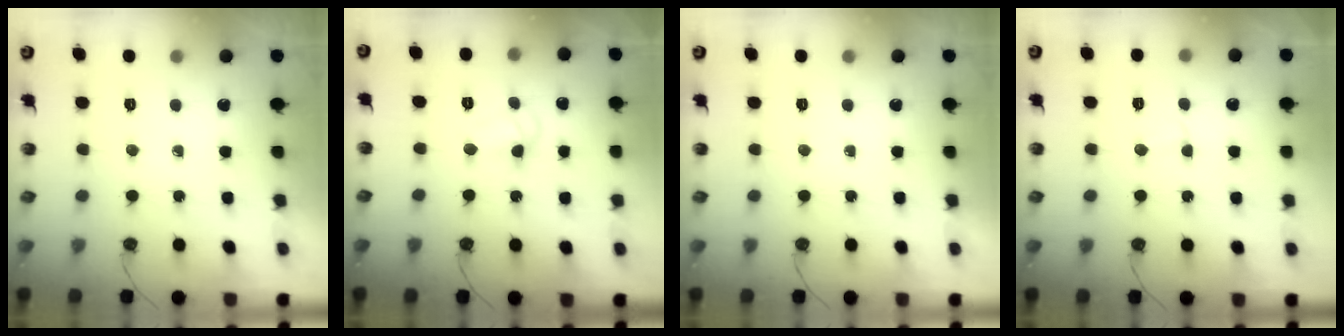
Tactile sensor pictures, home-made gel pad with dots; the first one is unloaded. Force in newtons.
{"total": 6.4, "press": 6.4, "slide": 0.4}
{"total": 0.0}
{"total": 2.6, "press": 2.6, "slide": 0.2}